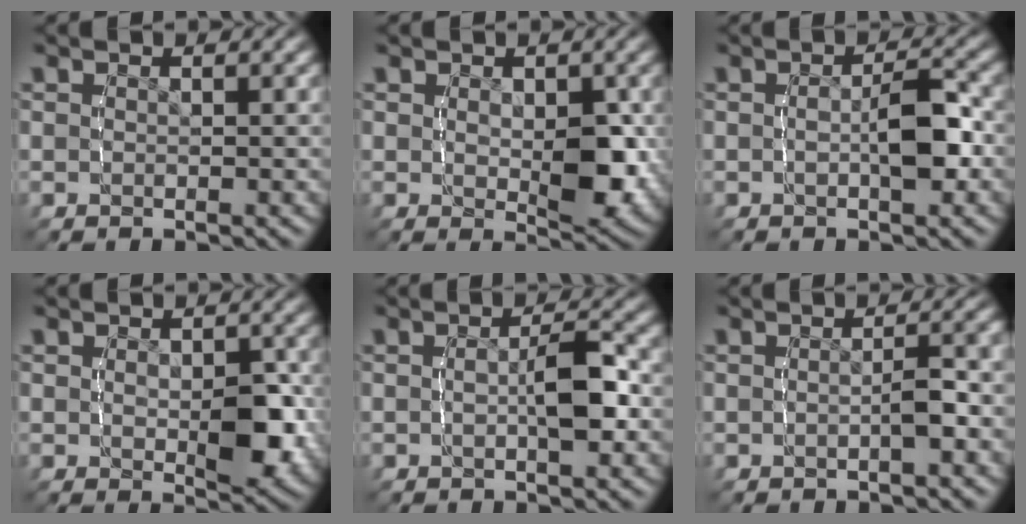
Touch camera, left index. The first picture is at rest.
{"total": 3.3, "force": [0.4, 1.6, 2.8], "torque": [-0.047, -0.017, 0.012]}
{"total": 2.6, "force": [-0.3, 0.9, 2.4], "torque": [-0.040, -0.001, -0.004]}
{"total": 3.2, "force": [0.0, 1.7, 2.7], "torque": [-0.042, -0.010, 0.001]}
{"total": 2.6, "force": [-0.3, 0.6, 2.6], "torque": [-0.041, -0.001, -0.003]}
{"total": 2.4, "force": [-0.9, 0.7, 2.1], "torque": [-0.029, 0.004, -0.015]}